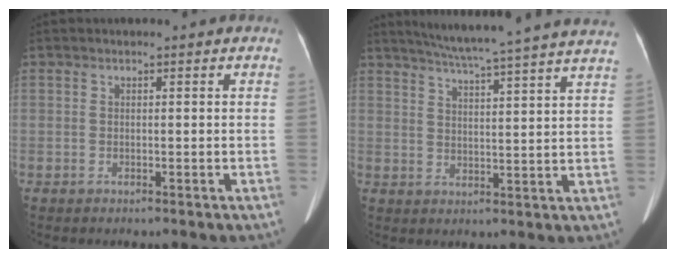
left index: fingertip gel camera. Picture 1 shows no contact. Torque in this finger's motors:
{"motor_torque": [0.58, -1.11, -0.01, 0.06]}